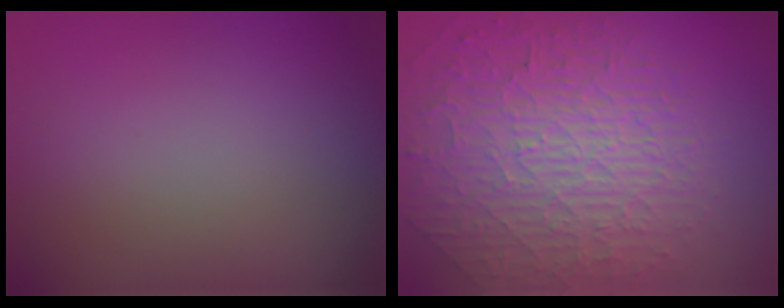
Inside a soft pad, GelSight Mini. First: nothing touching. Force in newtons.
{"total": 9.7, "press": 6.3, "slide": 7.4}